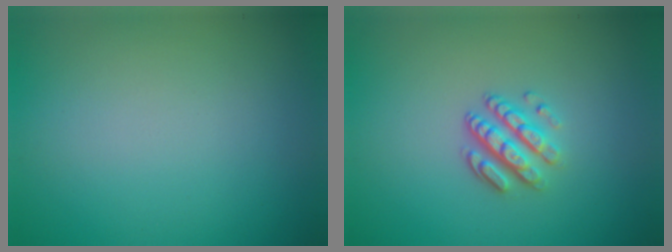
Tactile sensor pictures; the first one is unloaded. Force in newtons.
{"total": 3.3, "press": 2.4, "slide": 2.2}